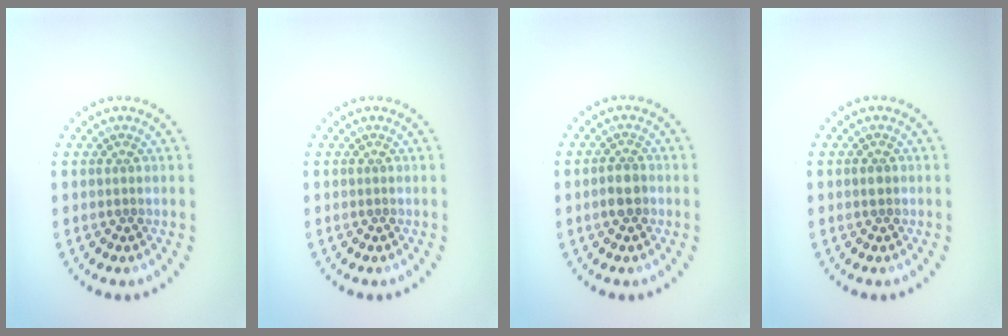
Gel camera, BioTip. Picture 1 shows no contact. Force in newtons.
{"total": 0.0}
{"total": 2.0, "press": 1.9, "slide": 0.5}
{"total": 0.9, "press": 0.9, "slide": 0.0}